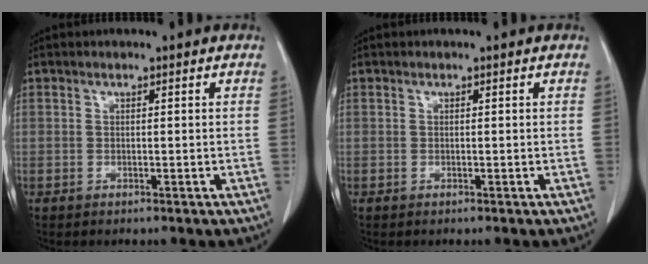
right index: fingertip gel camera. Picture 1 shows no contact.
{"total": 0.0}